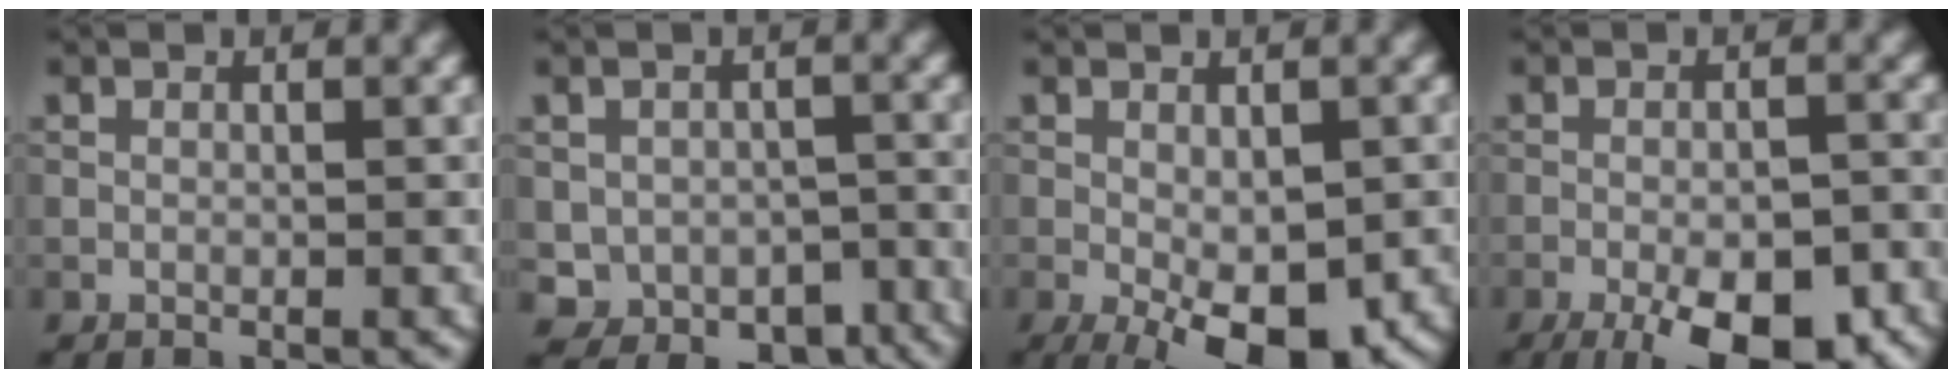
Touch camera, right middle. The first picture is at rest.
{"total": 4.9, "force": [-1.7, 4.0, 2.2], "torque": [-0.031, -0.021, -0.018]}
{"total": 8.0, "force": [-3.2, 3.3, 6.6], "torque": [-0.114, -0.021, -0.037]}
{"total": 9.7, "force": [-5.5, 3.4, 7.3], "torque": [-0.108, -0.007, -0.080]}